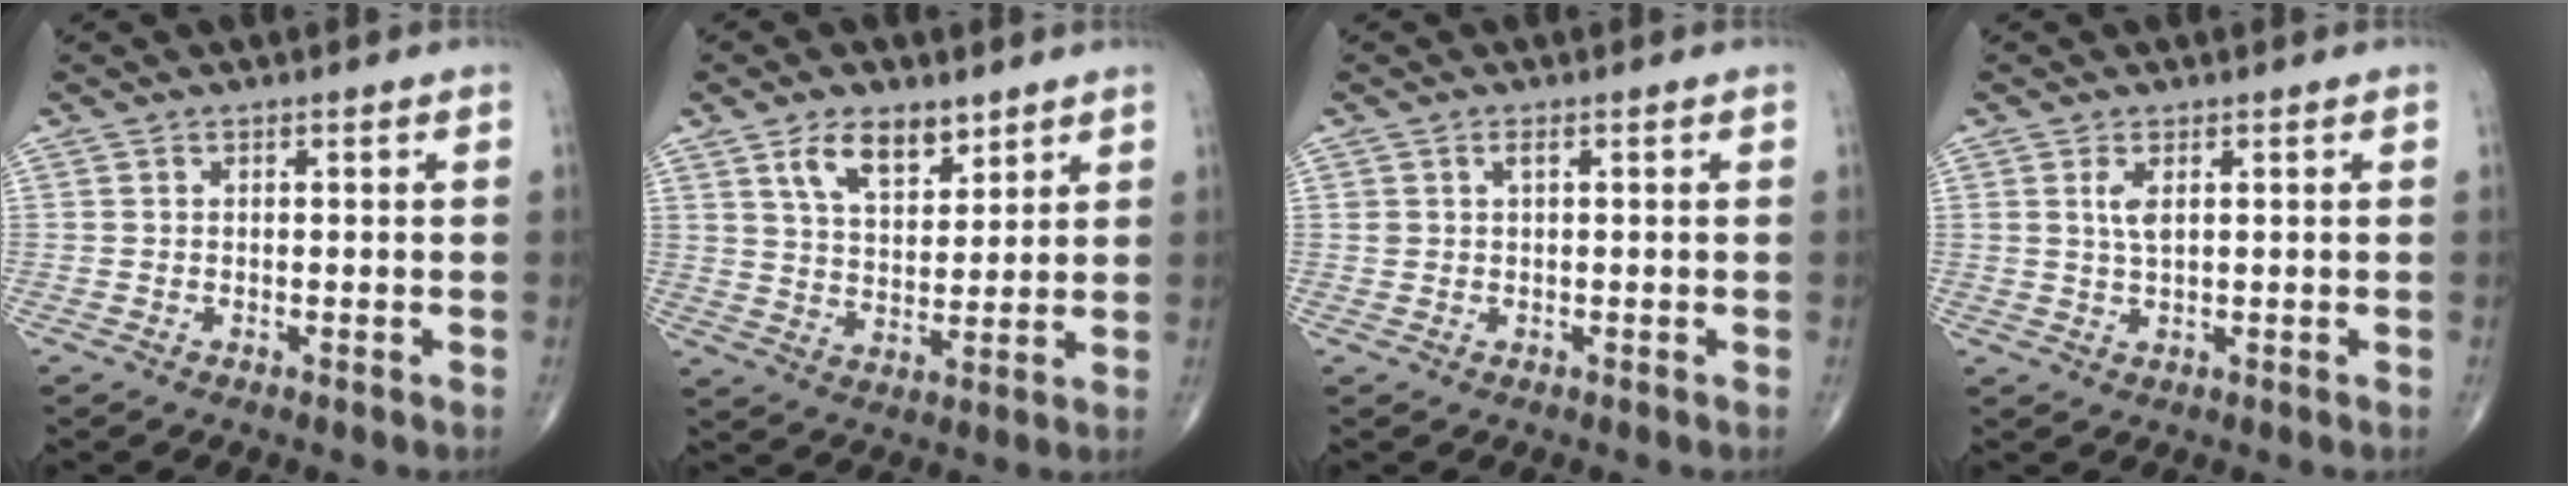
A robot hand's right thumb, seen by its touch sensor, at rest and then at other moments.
{"total": 9.0, "force": [5.5, 4.7, 5.4], "torque": [-0.071, -0.033, 0.102]}
{"total": 1.1, "force": [0.5, 0.5, 0.9], "torque": [-0.019, 0.004, 0.011]}
{"total": 2.6, "force": [0.9, 0.9, 2.3], "torque": [-0.049, -0.003, 0.023]}